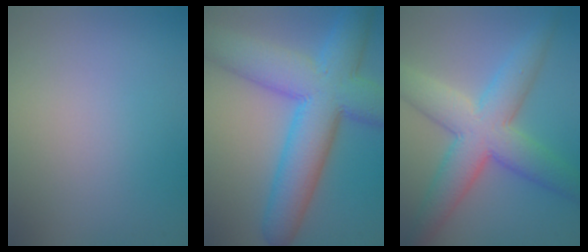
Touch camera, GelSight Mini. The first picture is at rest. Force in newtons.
{"total": 11.2, "press": 11.2, "slide": 0.1}
{"total": 7.8, "press": 7.8, "slide": 0.3}